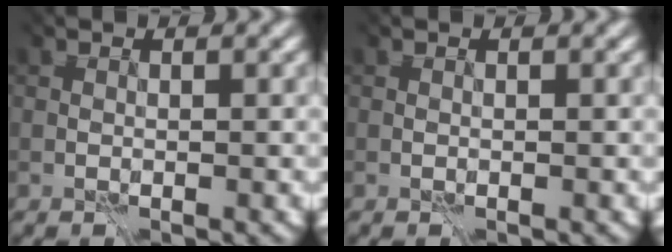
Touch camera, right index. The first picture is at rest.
{"total": 0.0}